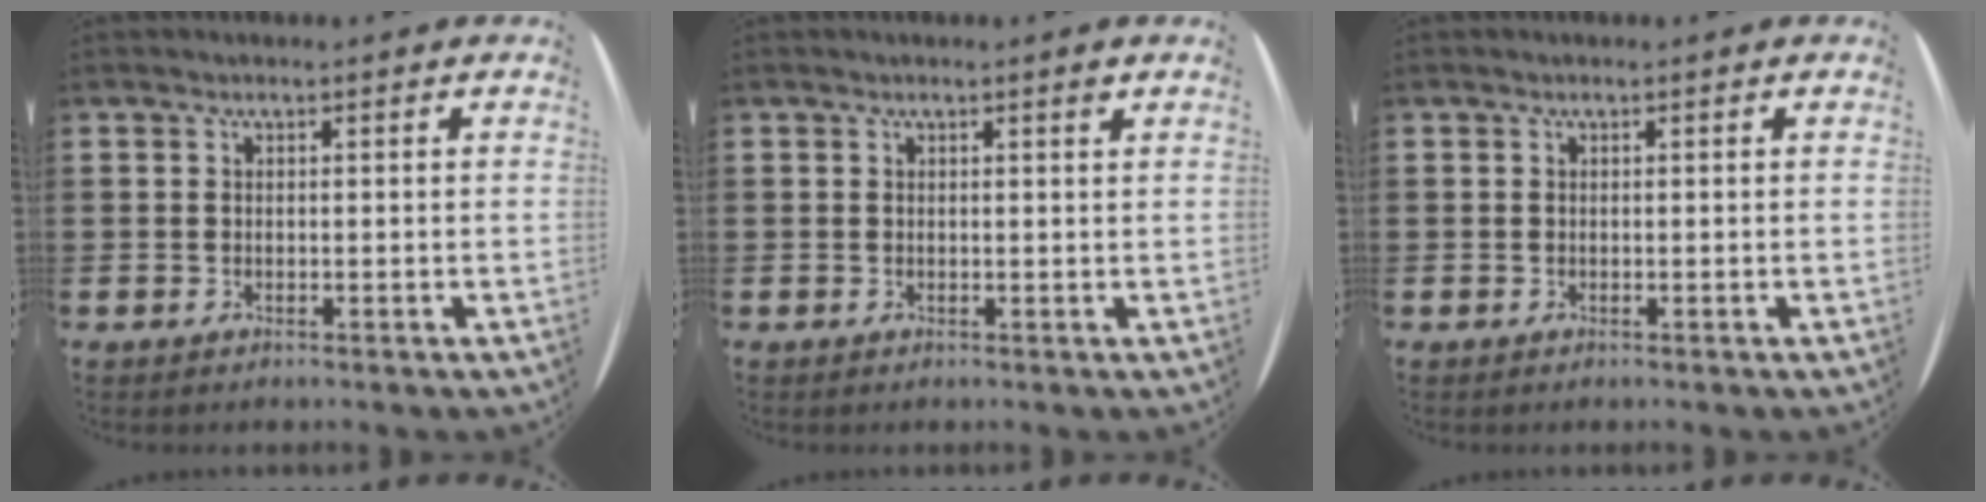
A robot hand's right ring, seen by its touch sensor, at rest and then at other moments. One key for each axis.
{"total": 0.8, "fx": 0.5, "fy": -0.2, "fz": 0.6, "tx": -0.009, "ty": -0.002, "tz": 0.009}
{"total": 0.0}